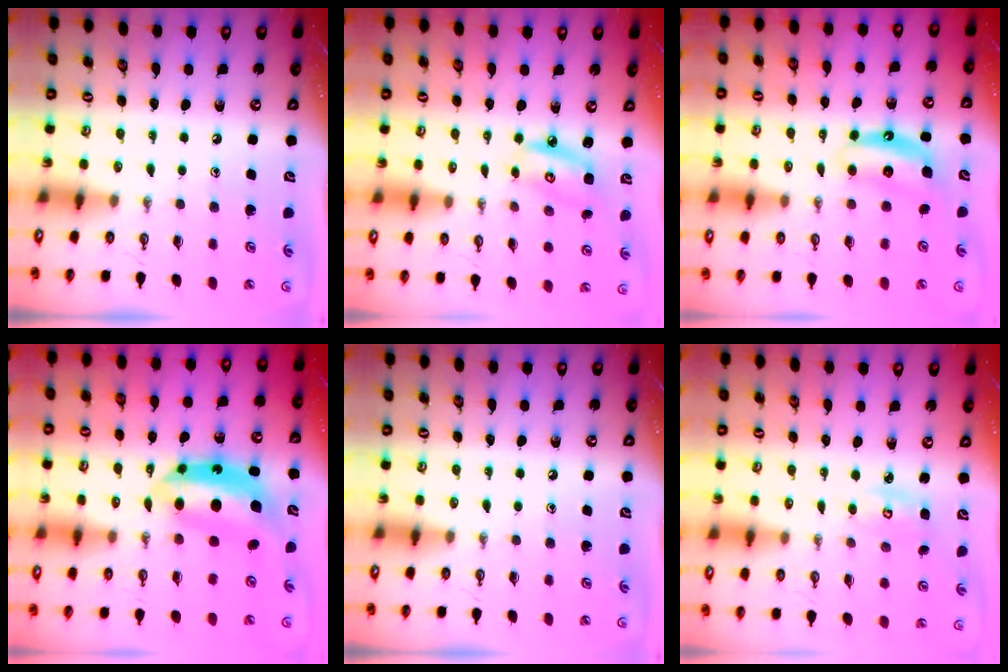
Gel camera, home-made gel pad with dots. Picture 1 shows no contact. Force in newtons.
{"total": 6.9, "press": 6.9, "slide": 0.5}
{"total": 7.2, "press": 7.2, "slide": 0.5}
{"total": 9.9, "press": 9.8, "slide": 1.3}
{"total": 0.0}
{"total": 3.6, "press": 3.6, "slide": 0.2}